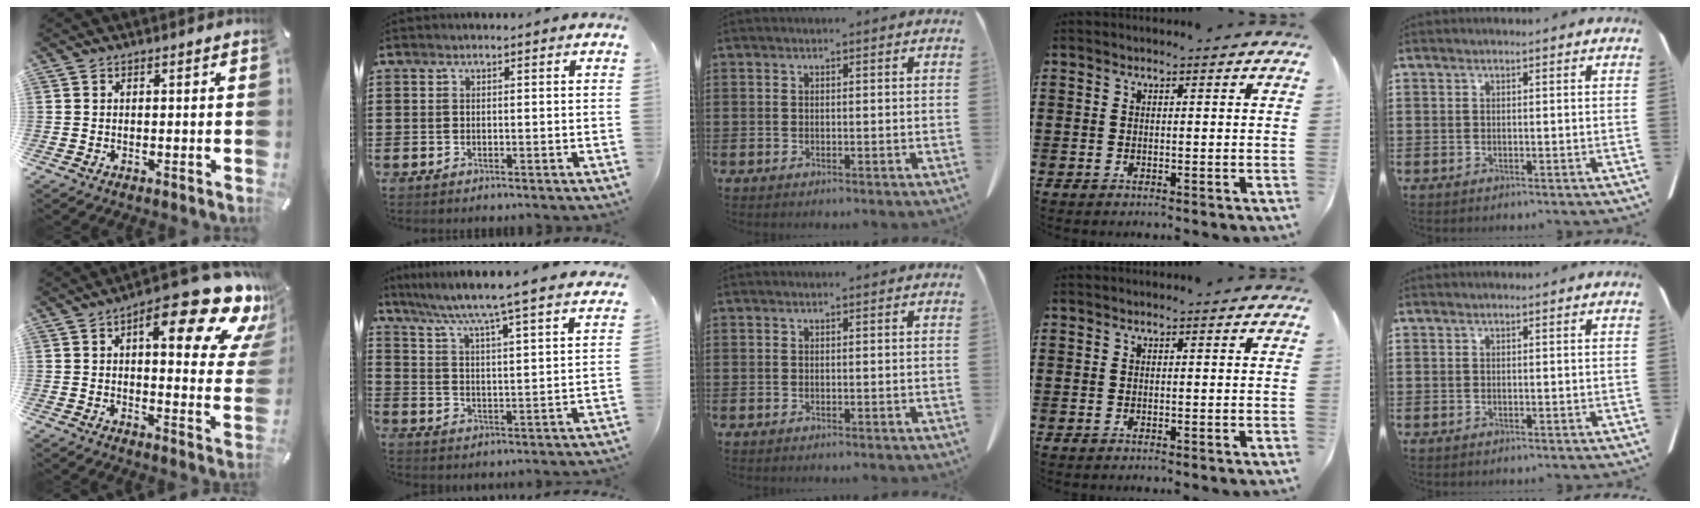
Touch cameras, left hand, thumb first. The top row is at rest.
{"thumb": {"total": 20.0, "force": [11.1, 7.1, 15.0], "torque": [-0.202, -0.074, 0.173]}, "index": {"total": 5.6, "force": [4.8, -1.5, 2.4], "torque": [-0.068, -0.056, 0.070]}}